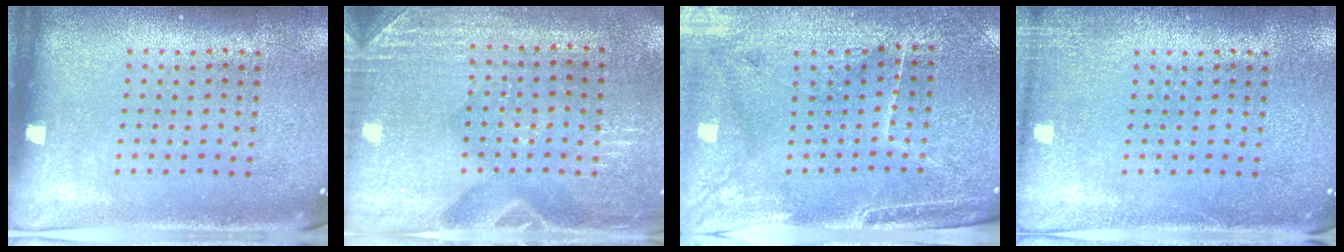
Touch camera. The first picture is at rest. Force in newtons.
{"total": 2.9, "press": 2.8, "slide": 0.8}
{"total": 3.3, "press": 3.1, "slide": 1.0}
{"total": 1.5, "press": 1.5, "slide": 0.3}